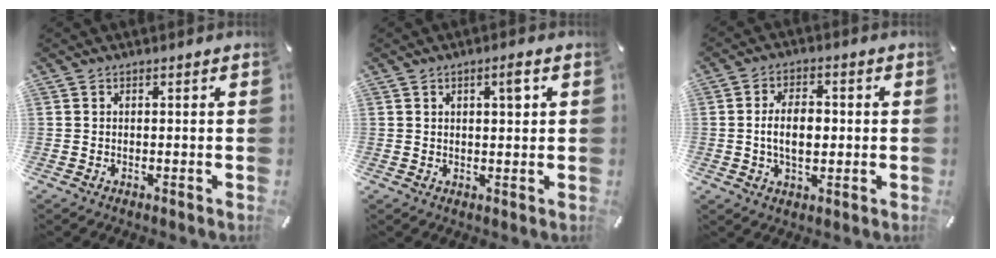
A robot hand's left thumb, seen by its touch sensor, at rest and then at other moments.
{"total": 3.4, "force": [1.2, 1.1, 2.9], "torque": [-0.051, 0.003, 0.017]}
{"total": 7.9, "force": [-0.3, 4.9, 6.3], "torque": [-0.115, 0.003, -0.010]}